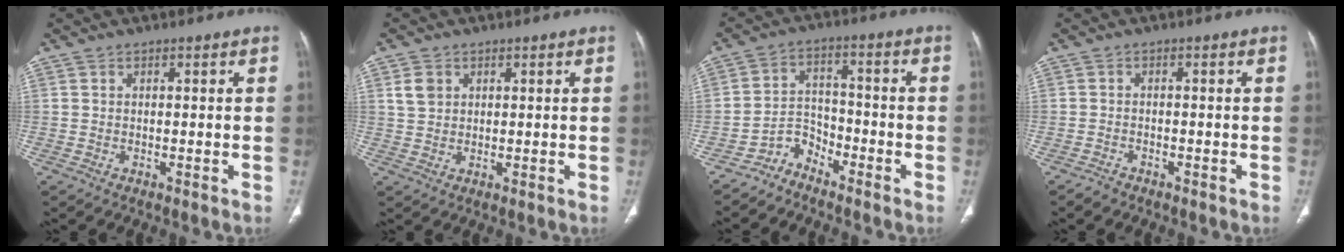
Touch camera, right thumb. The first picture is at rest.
{"total": 3.3, "force": [1.3, 2.5, 1.6], "torque": [-0.023, -0.002, 0.030]}
{"total": 5.1, "force": [-4.4, 2.4, 0.3], "torque": [0.011, 0.049, -0.091]}
{"total": 1.6, "force": [-1.4, 0.7, 0.3], "torque": [-0.012, 0.003, -0.027]}